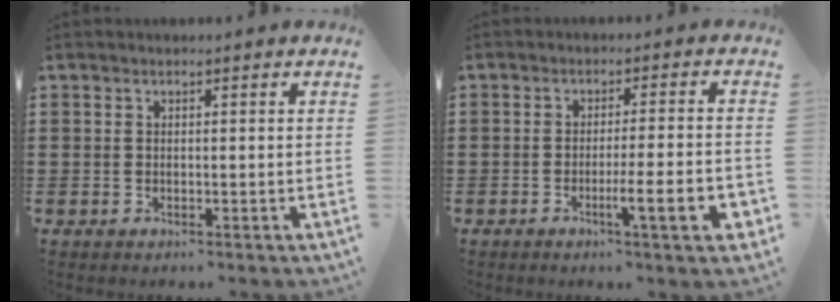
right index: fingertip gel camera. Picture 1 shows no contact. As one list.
[{"total": 7.5, "force": [-2.7, 0.6, 7.0], "torque": [-0.110, -0.006, -0.044]}]